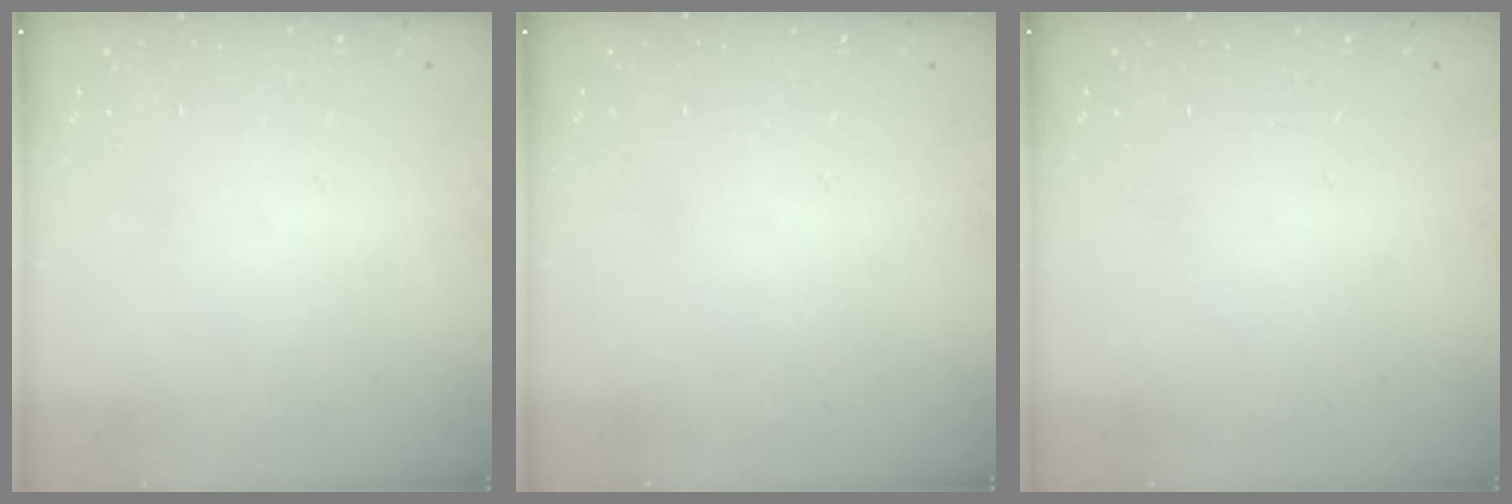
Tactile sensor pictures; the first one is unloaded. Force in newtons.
{"total": 0.0}
{"total": 0.0}